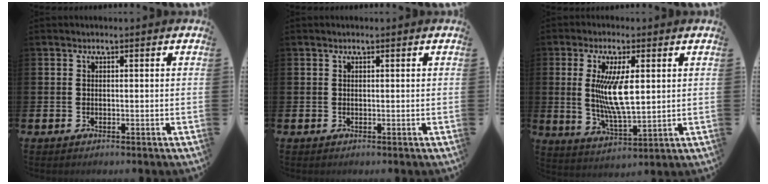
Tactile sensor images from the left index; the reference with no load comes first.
{"total": 0.0}
{"total": 8.5, "force": [2.1, 2.7, 7.8], "torque": [-0.148, -0.002, 0.031]}